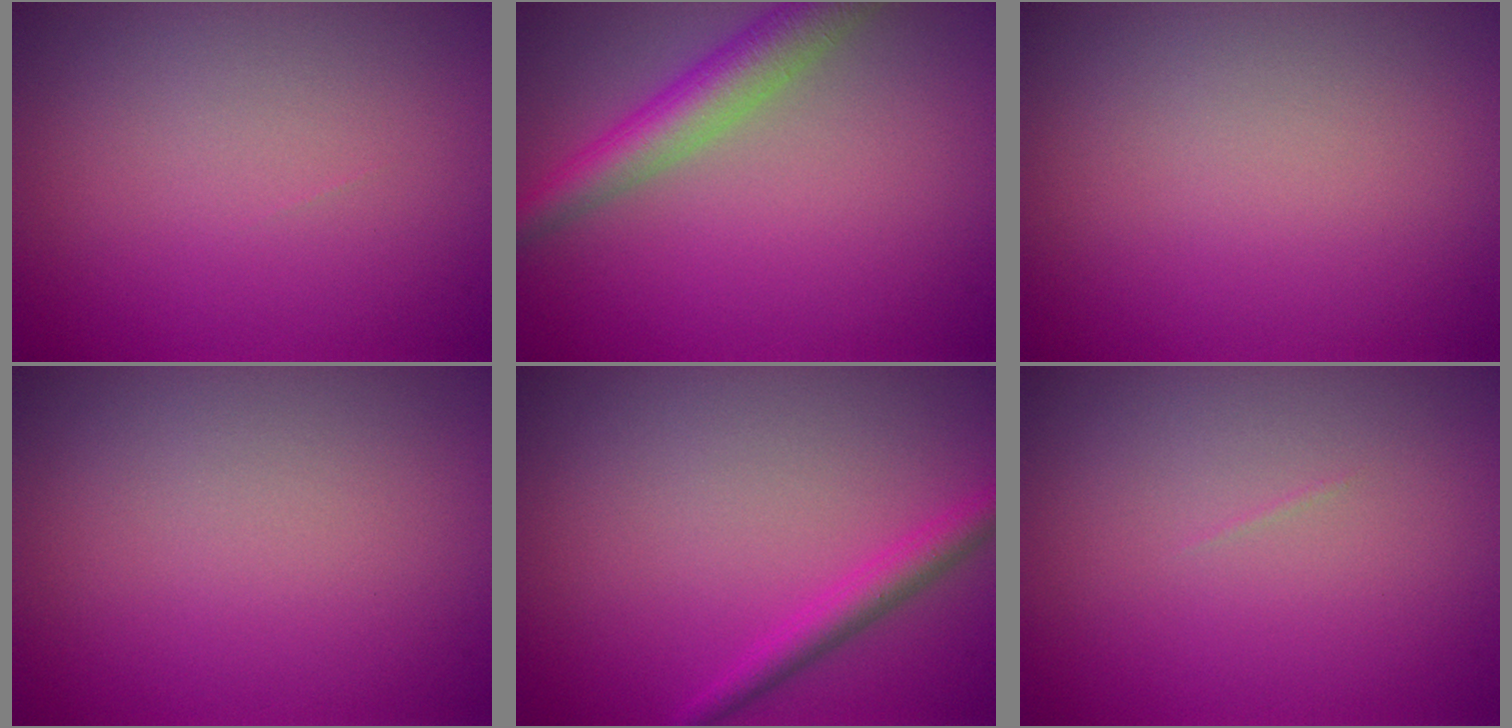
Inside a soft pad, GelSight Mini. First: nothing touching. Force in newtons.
{"total": 4.5, "press": 4.5, "slide": 0.2}
{"total": 0.0}
{"total": 0.0}
{"total": 2.2, "press": 2.2, "slide": 0.1}
{"total": 0.0}